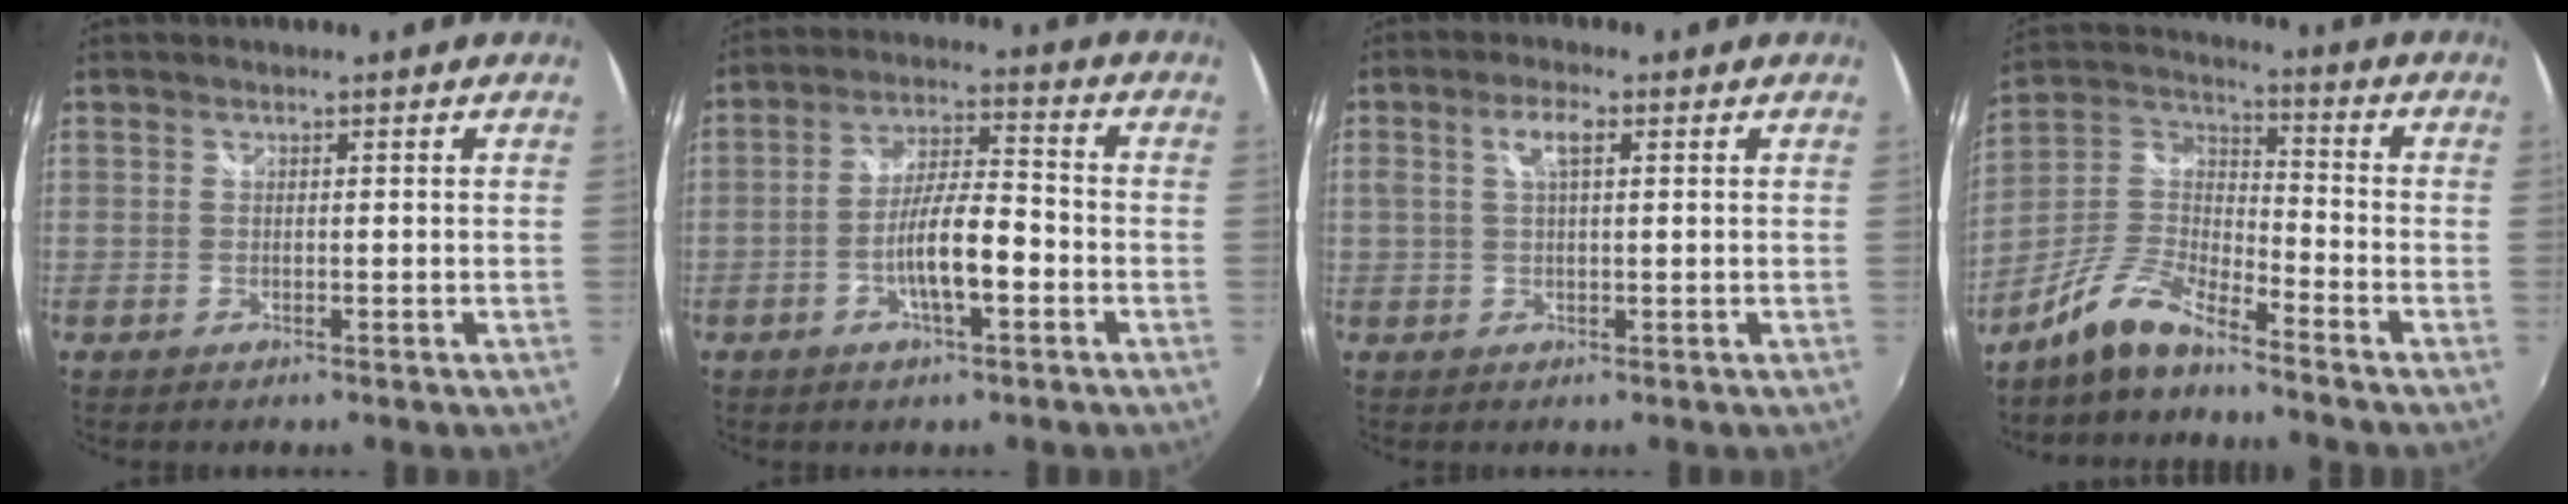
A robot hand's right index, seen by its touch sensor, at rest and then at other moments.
{"total": 9.1, "force": [-3.3, 2.0, 8.3], "torque": [-0.155, 0.003, -0.056]}
{"total": 4.0, "force": [1.2, 1.3, 3.6], "torque": [-0.068, 0.007, 0.023]}
{"total": 9.4, "force": [-7.5, 2.2, 5.1], "torque": [-0.129, 0.019, -0.156]}